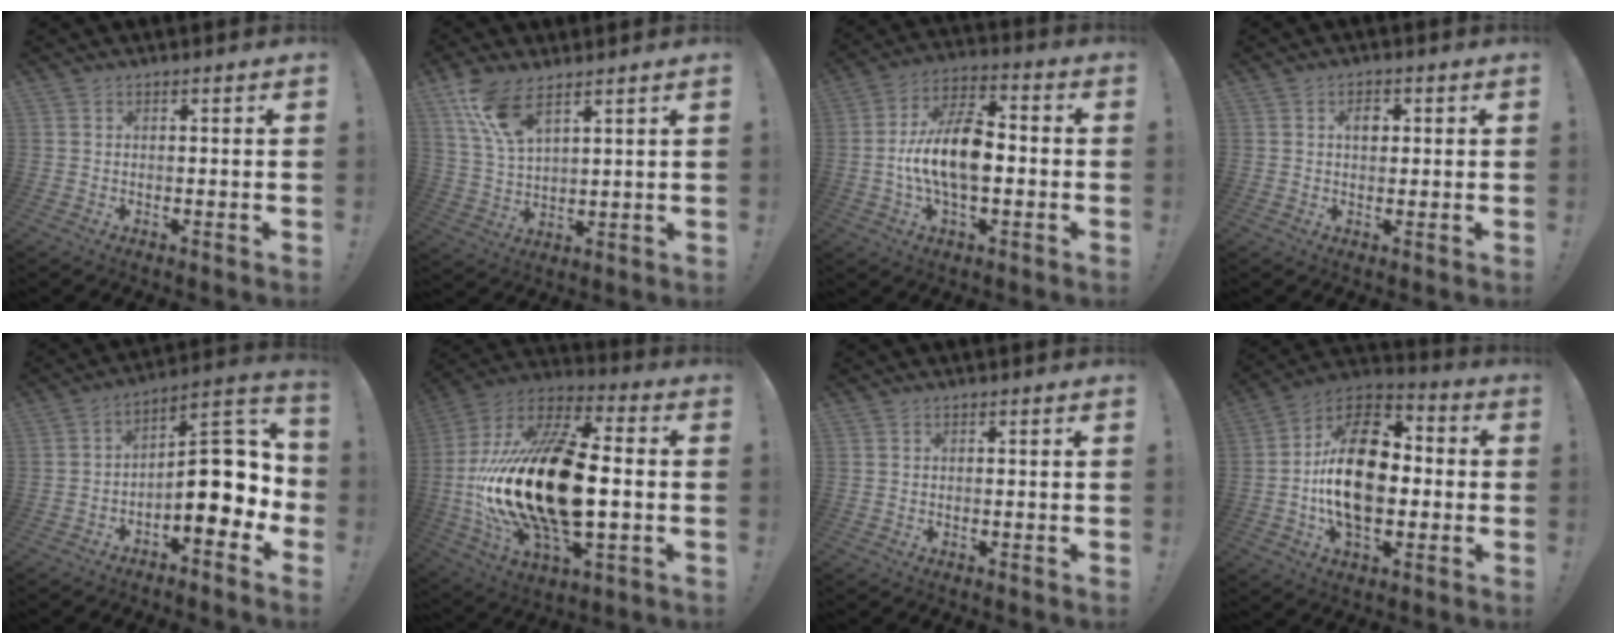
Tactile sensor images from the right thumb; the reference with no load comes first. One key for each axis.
{"total": 10.4, "fx": 7.2, "fy": 3.8, "fz": 6.5, "tx": -0.123, "ty": -0.030, "tz": 0.137}
{"total": 15.6, "fx": -1.9, "fy": 8.3, "fz": 13.1, "tx": -0.247, "ty": 0.008, "tz": -0.036}
{"total": 3.3, "fx": 0.8, "fy": 2.2, "fz": 2.3, "tx": -0.027, "ty": -0.001, "tz": 0.007}
{"total": 16.3, "fx": -2.2, "fy": 7.2, "fz": 14.5, "tx": -0.187, "ty": 0.015, "tz": -0.029}
{"total": 30.4, "fx": -1.7, "fy": 15.0, "fz": 26.4, "tx": -0.505, "ty": 0.013, "tz": -0.021}
{"total": 0.0}
{"total": 22.7, "fx": -0.6, "fy": 14.1, "fz": 17.8, "tx": -0.306, "ty": 0.016, "tz": -0.010}